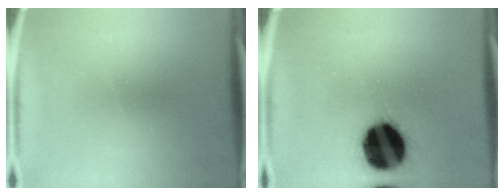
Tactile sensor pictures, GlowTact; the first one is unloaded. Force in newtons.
{"total": 19.8}